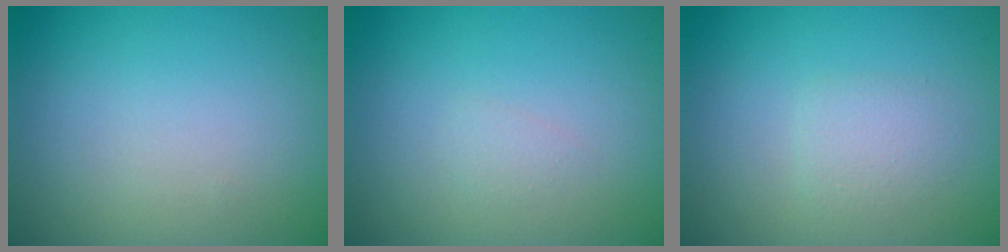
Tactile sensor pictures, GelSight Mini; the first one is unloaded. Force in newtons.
{"total": 0.6, "press": 0.6, "slide": 0.0}
{"total": 1.5, "press": 1.5, "slide": 0.0}